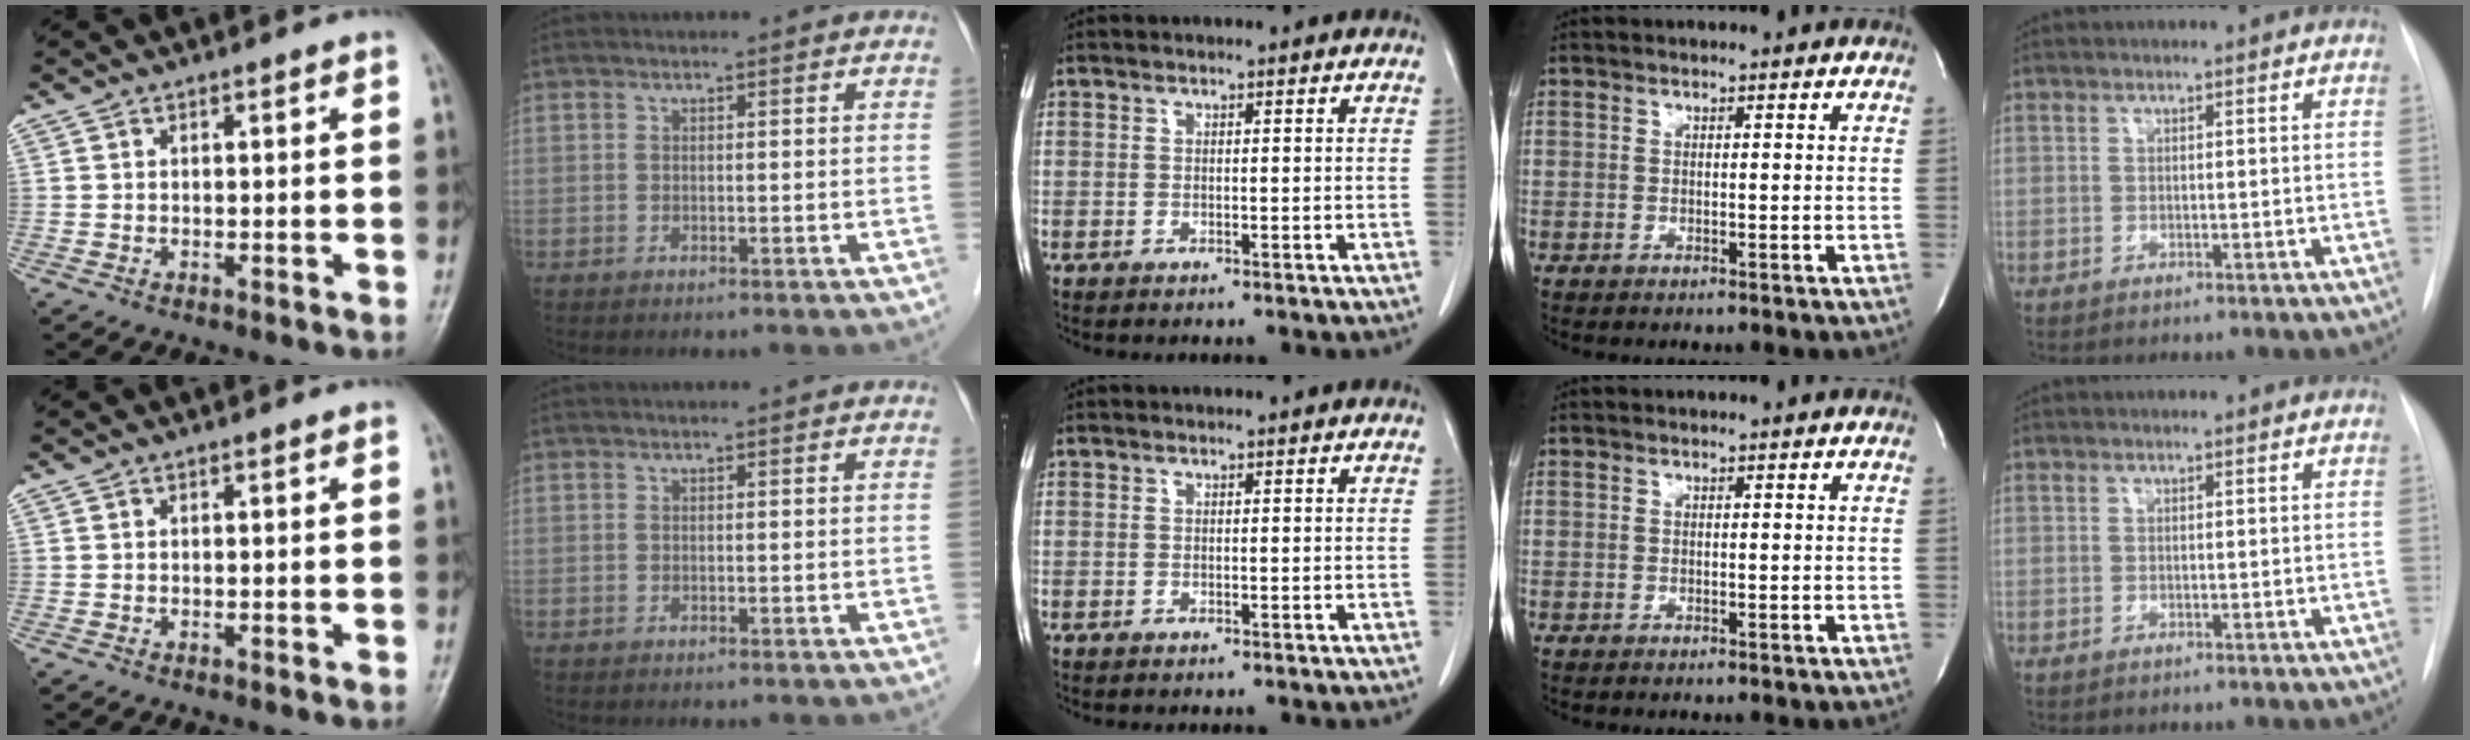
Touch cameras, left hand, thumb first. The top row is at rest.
{}